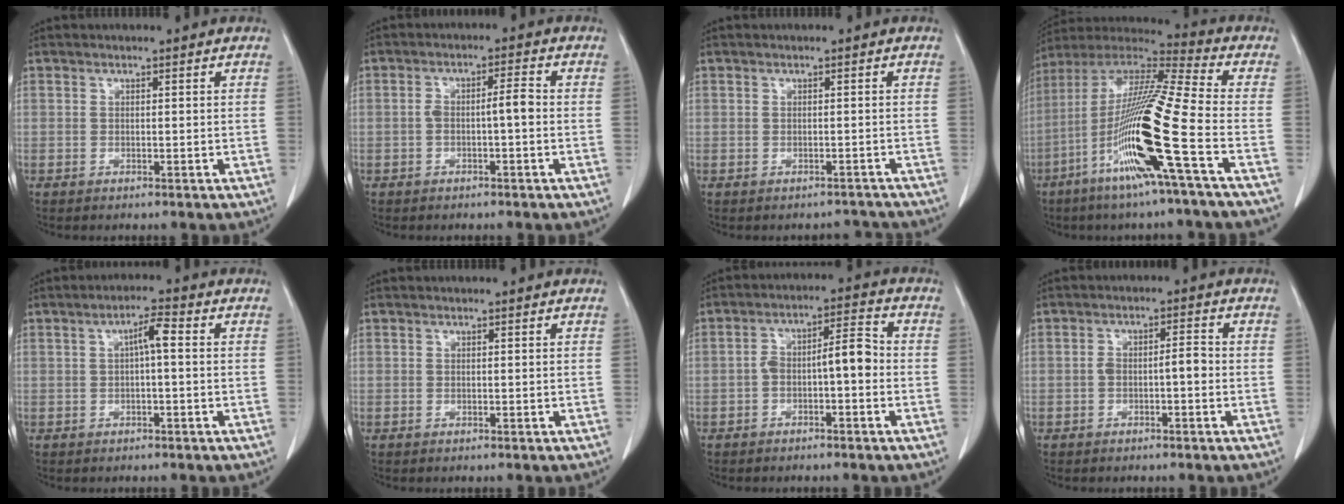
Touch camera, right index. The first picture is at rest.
{"total": 3.6, "force": [-0.6, 0.6, 3.5], "torque": [-0.062, 0.016, -0.007]}
{"total": 1.8, "force": [-1.4, 0.9, -0.6], "torque": [0.014, 0.007, -0.016]}
{"total": 19.3, "force": [-6.8, -1.2, 18.1], "torque": [-0.364, -0.021, -0.142]}
{"total": 3.3, "force": [0.3, 0.4, 3.3], "torque": [-0.057, 0.010, 0.005]}
{"total": 0.0}
{"total": 6.1, "force": [-1.5, 1.7, 5.6], "torque": [-0.096, 0.033, -0.024]}
{"total": 3.2, "force": [-0.9, 0.8, 2.9], "torque": [-0.048, 0.016, -0.011]}